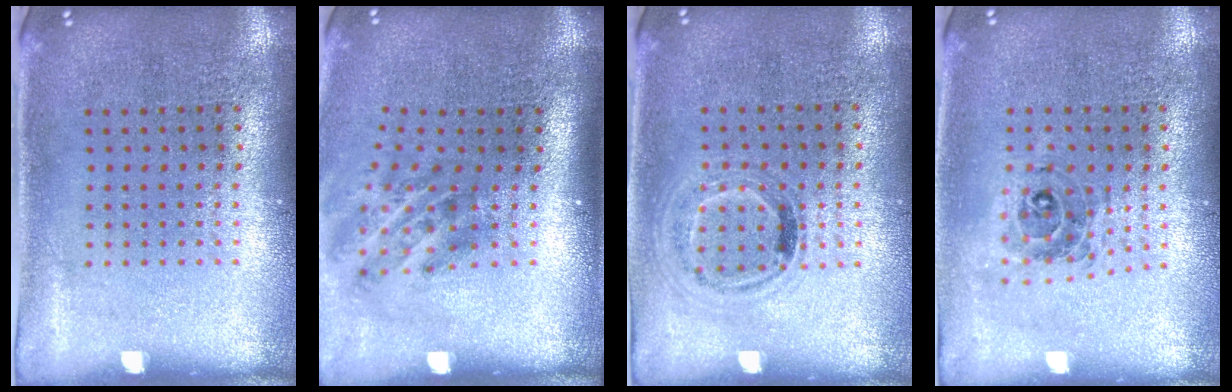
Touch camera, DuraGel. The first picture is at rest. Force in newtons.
{"total": 1.9, "press": 1.2, "slide": 1.5}
{"total": 1.0, "press": 0.9, "slide": 0.3}
{"total": 0.7, "press": 0.7, "slide": 0.2}